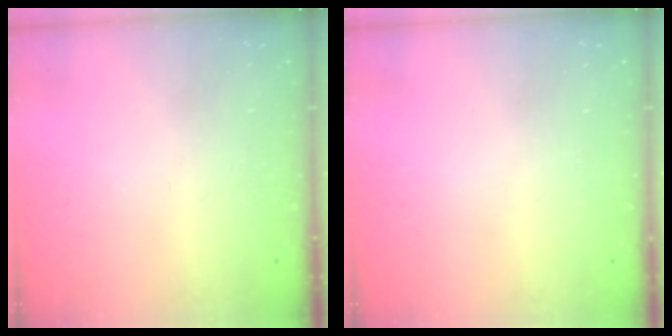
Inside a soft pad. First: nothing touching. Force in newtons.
{"total": 0.0}